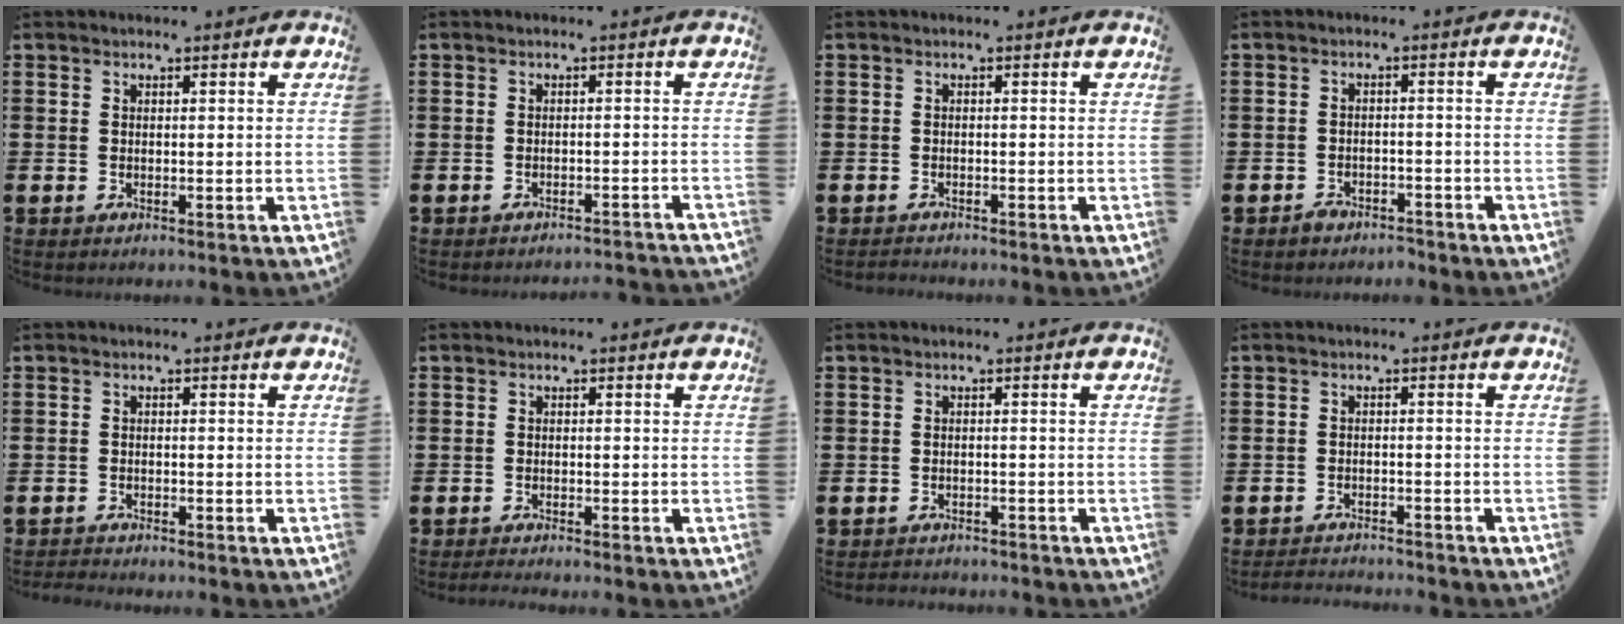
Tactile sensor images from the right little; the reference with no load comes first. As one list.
[{"total": 1.2, "force": [-1.2, -0.2, 0.0], "torque": [-0.001, 0.004, -0.025]}, {"total": 0.6, "force": [-0.6, 0.1, 0.0], "torque": [-0.002, -0.002, -0.012]}, {"total": 1.8, "force": [-1.7, 0.6, 0.1], "torque": [-0.009, 0.004, -0.037]}, {"total": 1.1, "force": [-1.0, 0.0, 0.0], "torque": [-0.002, 0.000, -0.022]}, {"total": 0.9, "force": [-0.8, -0.1, 0.4], "torque": [-0.006, -0.002, -0.017]}, {"total": 1.2, "force": [-1.2, 0.0, -0.1], "torque": [-0.001, 0.003, -0.026]}, {"total": 2.0, "force": [-2.0, 0.0, -0.1], "torque": [-0.004, 0.002, -0.043]}]